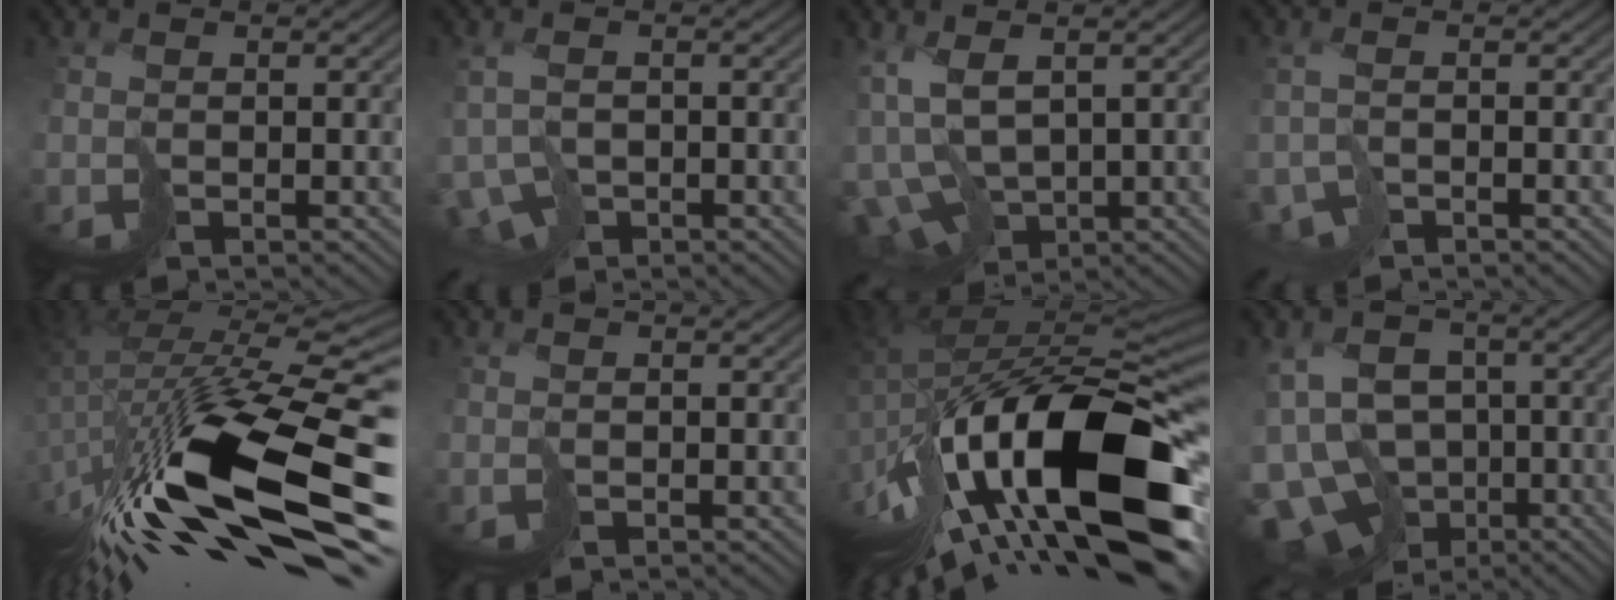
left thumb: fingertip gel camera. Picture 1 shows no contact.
{"total": 4.3, "force": [-2.1, 2.6, 2.7], "torque": [-0.053, -0.005, -0.033]}
{"total": 10.1, "force": [-2.0, 5.4, 8.3], "torque": [-0.207, -0.033, -0.018]}
{"total": 2.3, "force": [-1.9, 0.5, 1.1], "torque": [-0.016, 0.002, -0.037]}
{"total": 18.4, "force": [-7.5, 5.6, 15.8], "torque": [-0.302, -0.030, -0.116]}
{"total": 0.0}
{"total": 19.8, "force": [-8.5, 7.4, 16.3], "torque": [-0.290, -0.012, -0.132]}
{"total": 14.0, "force": [-6.2, 9.9, 7.8], "torque": [-0.177, -0.016, -0.077]}